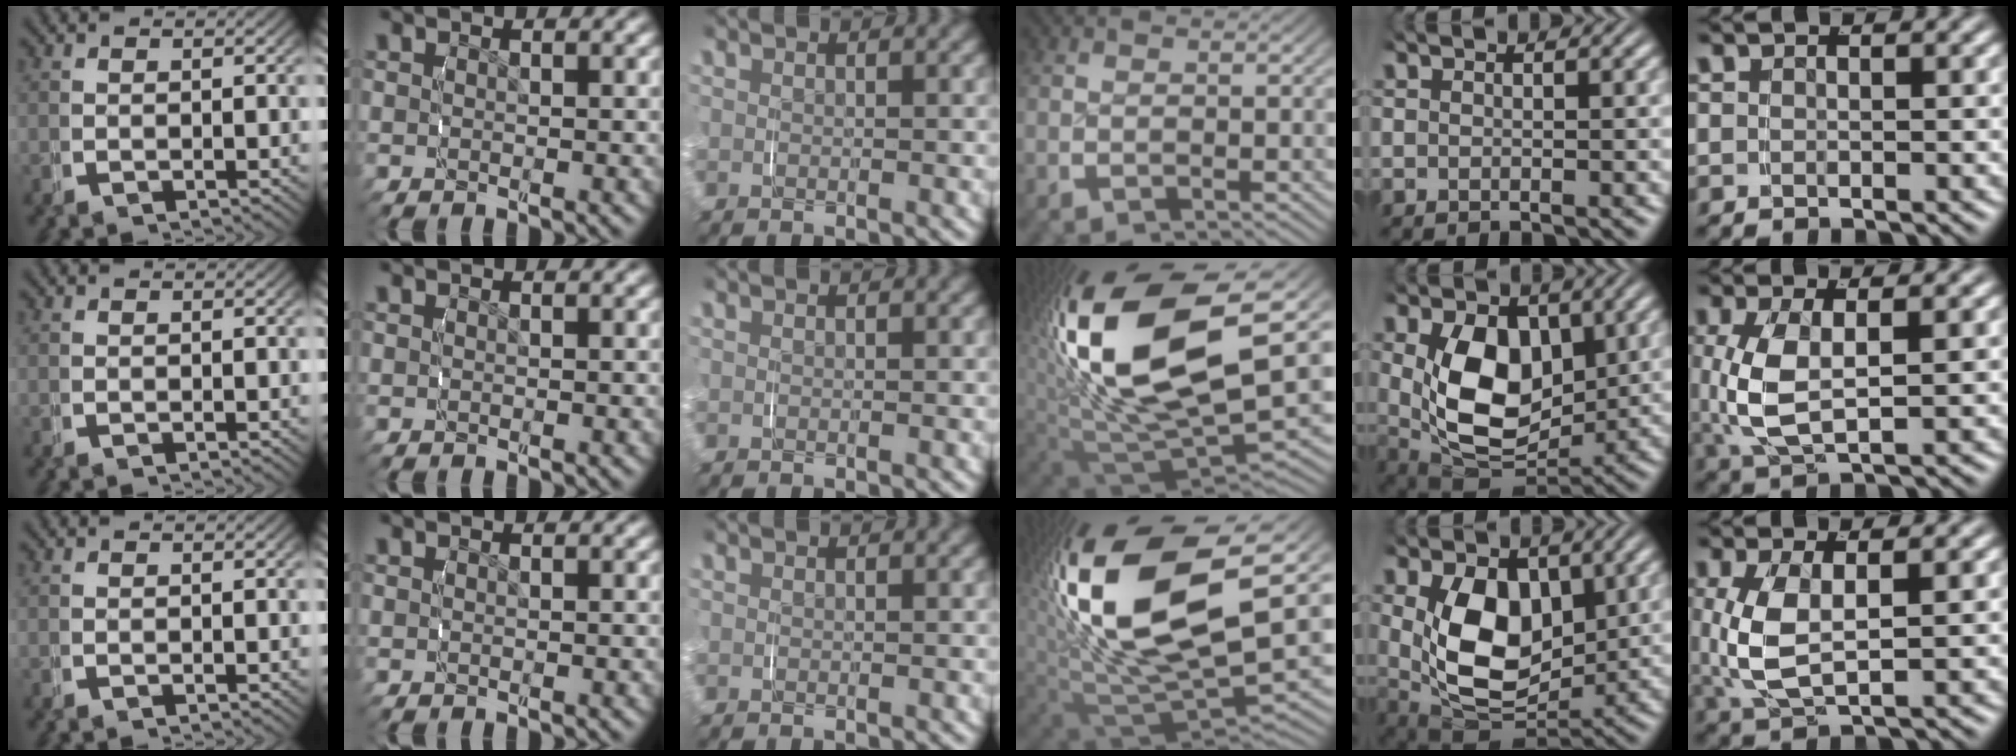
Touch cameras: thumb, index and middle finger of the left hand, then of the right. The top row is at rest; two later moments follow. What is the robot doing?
{"motion": "grasp_and_lifting", "object": "knife"}